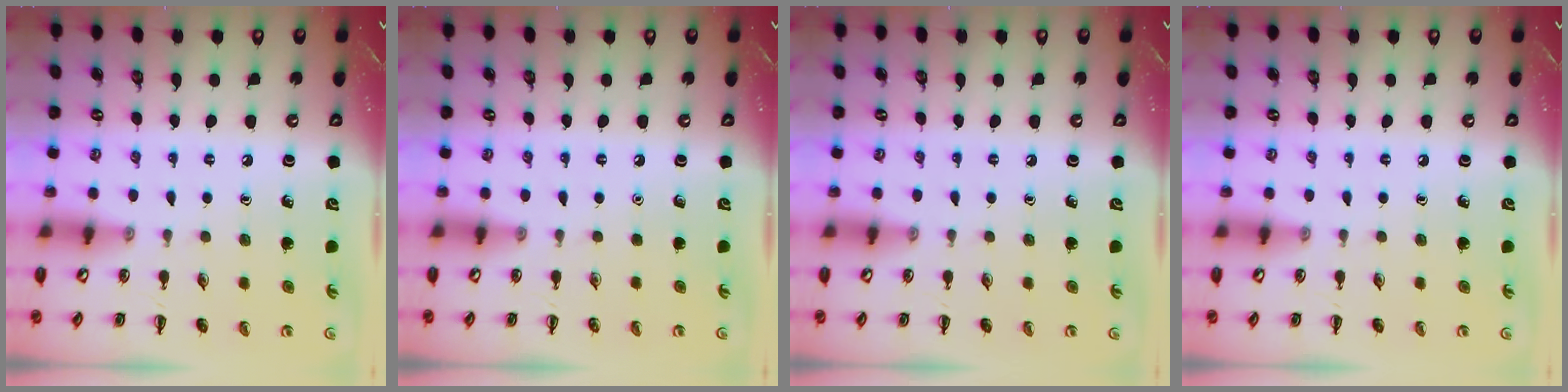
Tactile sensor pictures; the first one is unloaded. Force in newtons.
{"total": 0.0}
{"total": 0.0}
{"total": 0.0}